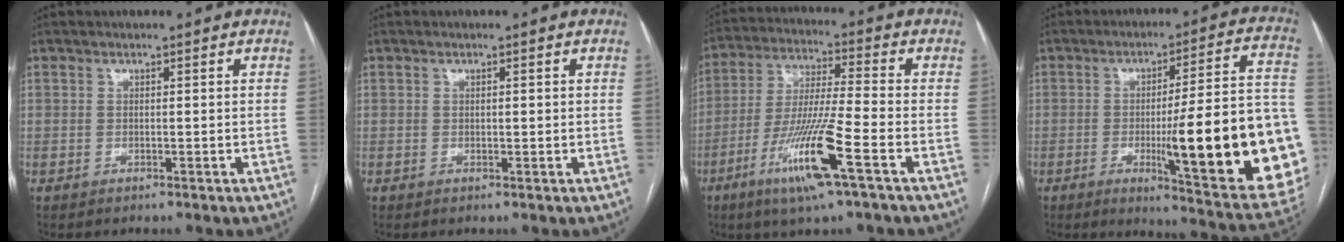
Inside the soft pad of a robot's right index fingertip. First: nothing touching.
{"total": 0.7, "force": [0.1, 0.2, 0.6], "torque": [-0.009, 0.001, 0.002]}
{"total": 13.4, "force": [-6.2, -0.2, 11.9], "torque": [-0.241, -0.020, -0.117]}
{"total": 26.0, "force": [-5.4, 2.2, 25.4], "torque": [-0.243, 0.000, -0.068]}